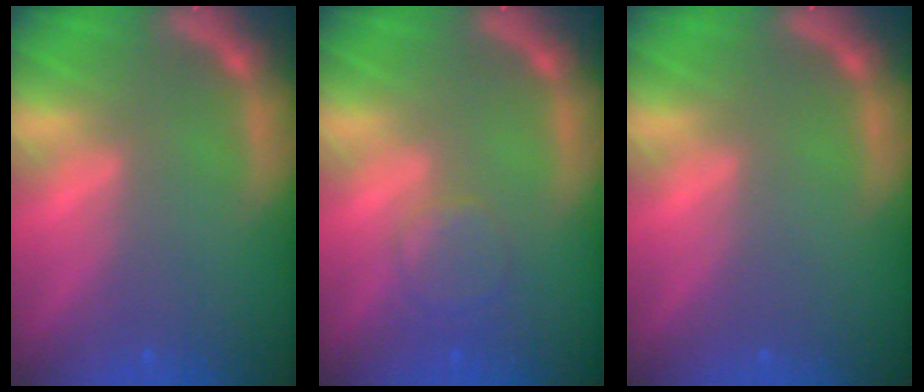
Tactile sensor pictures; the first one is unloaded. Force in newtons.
{"total": 2.9}
{"total": 0.0}